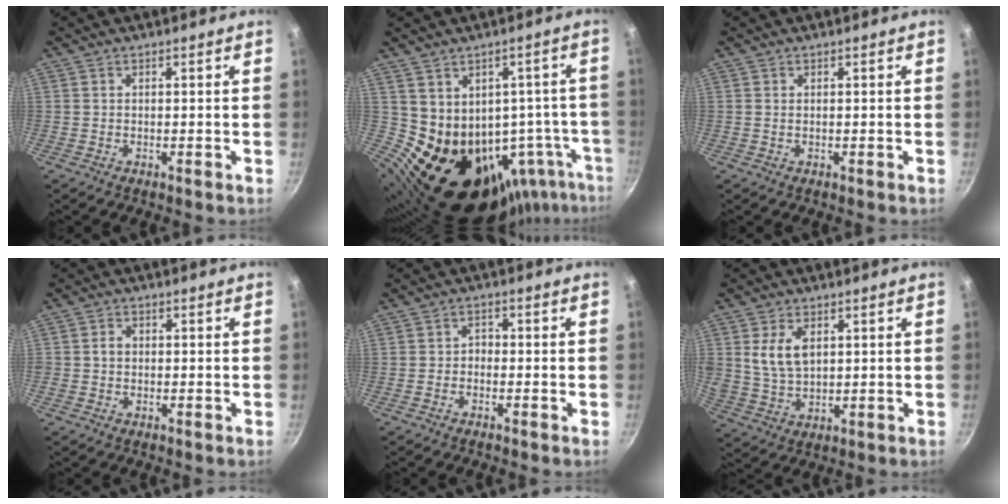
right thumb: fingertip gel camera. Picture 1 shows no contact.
{"total": 15.2, "force": [-3.5, 12.7, 7.5], "torque": [-0.024, 0.042, -0.017]}
{"total": 0.0}
{"total": 2.0, "force": [-0.1, 1.8, 1.0], "torque": [-0.010, 0.009, -0.004]}
{"total": 1.7, "force": [-0.9, 1.2, 0.8], "torque": [-0.010, 0.015, -0.020]}
{"total": 7.6, "force": [2.3, 4.7, 5.5], "torque": [-0.098, -0.015, 0.050]}